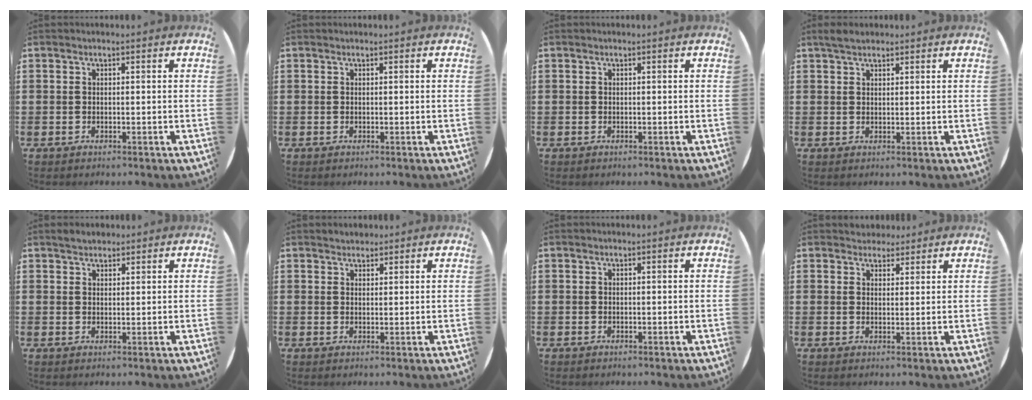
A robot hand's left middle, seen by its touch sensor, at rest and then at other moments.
{"total": 0.0}
{"total": 0.0}
{"total": 2.0, "force": [1.7, 0.6, 0.7], "torque": [-0.009, 0.003, 0.031]}
{"total": 1.7, "force": [1.6, 0.5, 0.3], "torque": [0.000, 0.002, 0.029]}
{"total": 1.4, "force": [1.4, 0.4, -0.1], "torque": [0.001, 0.004, 0.027]}
{"total": 0.0}
{"total": 2.6, "force": [2.5, 0.9, -0.1], "torque": [0.006, -0.004, 0.045]}